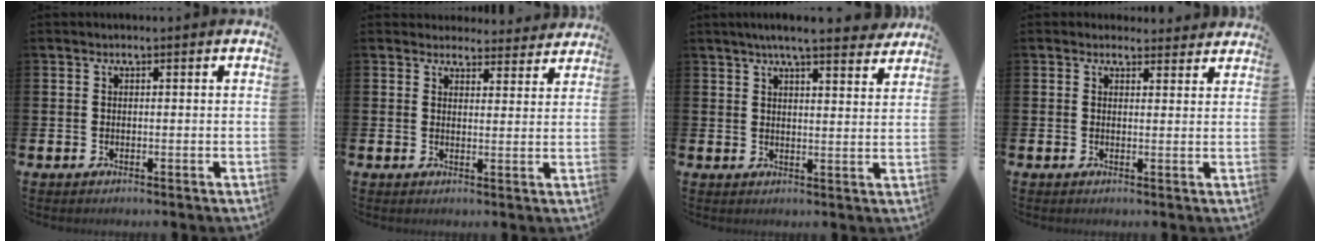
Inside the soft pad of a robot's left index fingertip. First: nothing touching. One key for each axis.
{"total": 3.7, "fx": 3.6, "fy": 1.1, "fz": -0.1, "tx": -0.001, "ty": -0.021, "tz": 0.063}
{"total": 6.0, "fx": 5.5, "fy": 0.2, "fz": 2.4, "tx": -0.038, "ty": -0.027, "tz": 0.093}
{"total": 2.2, "fx": 2.0, "fy": 0.8, "fz": 0.0, "tx": 0.004, "ty": -0.008, "tz": 0.036}